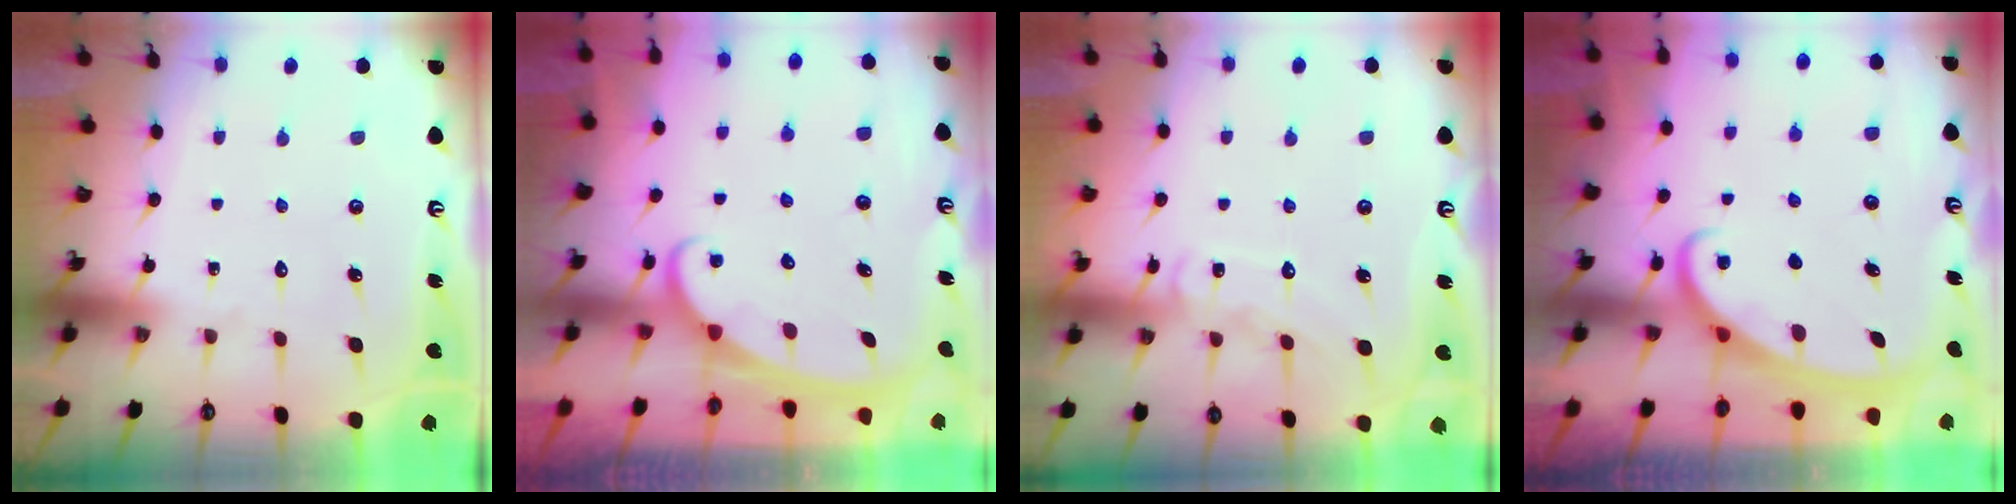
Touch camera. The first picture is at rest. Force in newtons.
{"total": 2.5, "press": 2.4, "slide": 0.3}
{"total": 8.7, "press": 8.6, "slide": 0.6}
{"total": 2.7, "press": 2.7, "slide": 0.4}